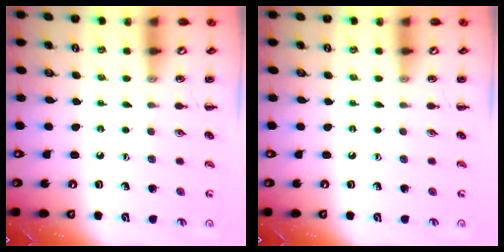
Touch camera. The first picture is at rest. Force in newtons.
{"total": 0.0}